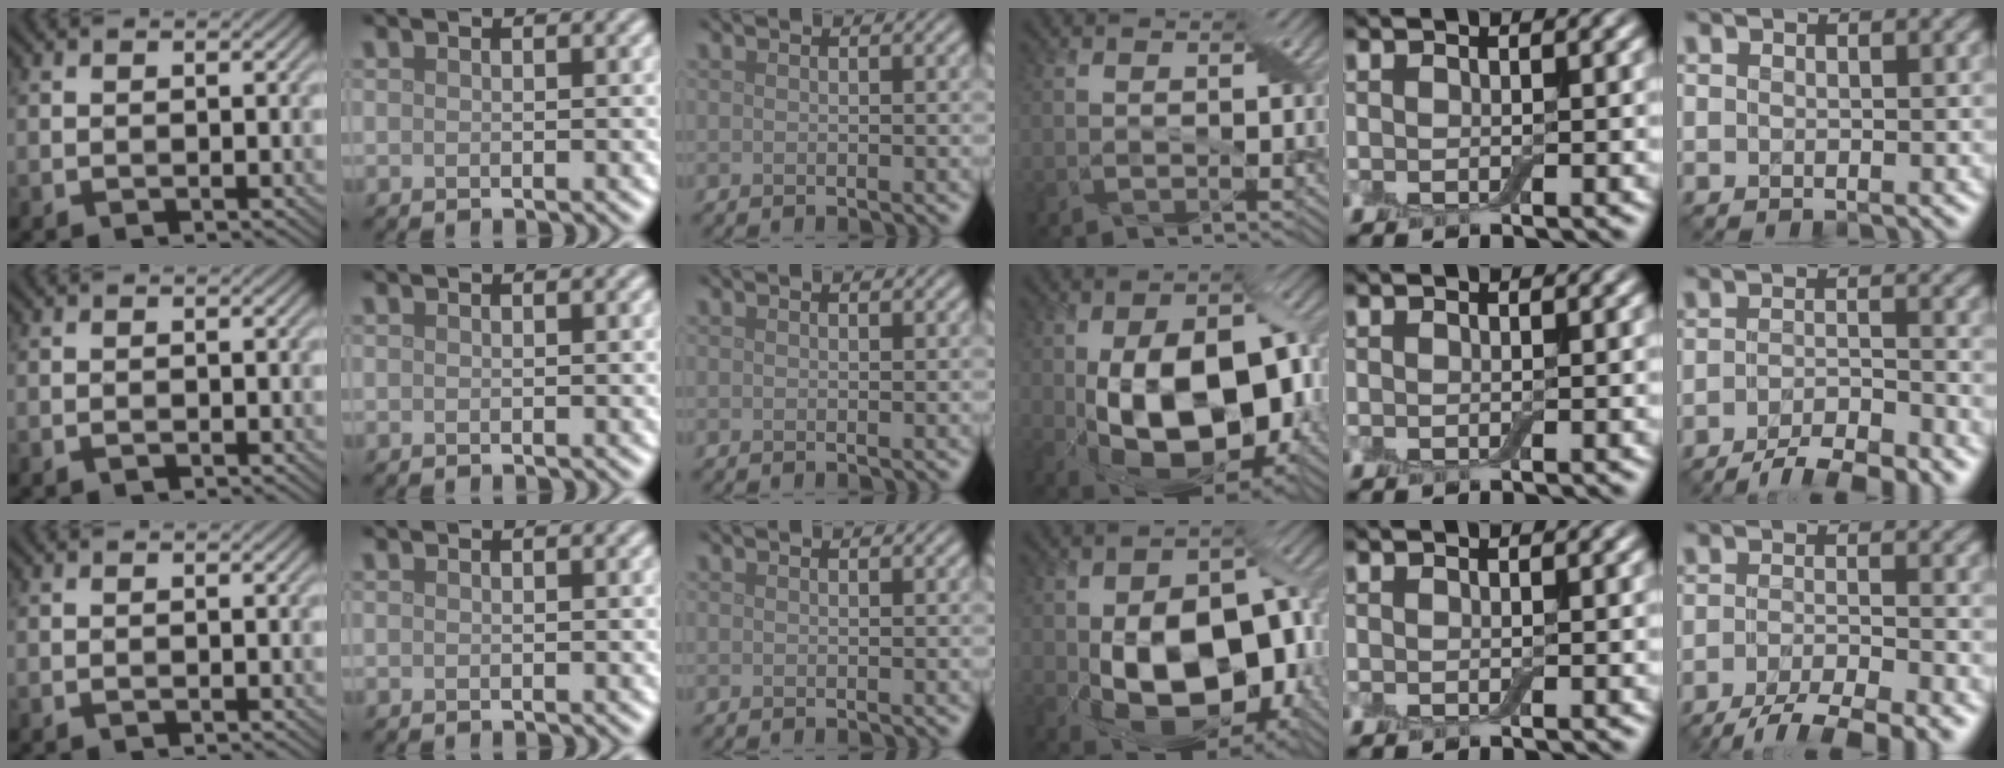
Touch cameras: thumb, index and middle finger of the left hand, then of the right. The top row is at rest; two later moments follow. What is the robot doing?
{"motion": "open", "object": "airpods case & airpods"}